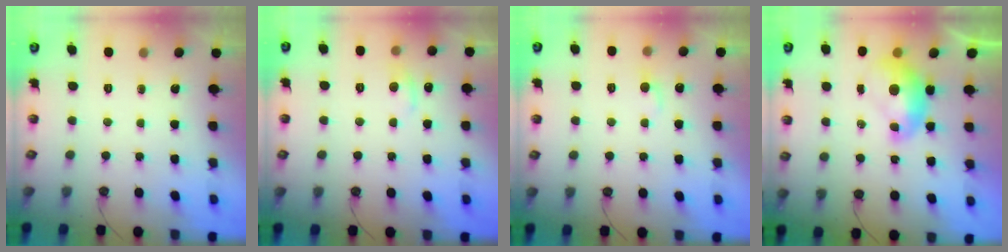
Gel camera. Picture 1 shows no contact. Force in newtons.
{"total": 1.4, "press": 1.1, "slide": 0.9}
{"total": 2.1, "press": 2.1, "slide": 0.4}
{"total": 1.8, "press": 1.8, "slide": 0.2}